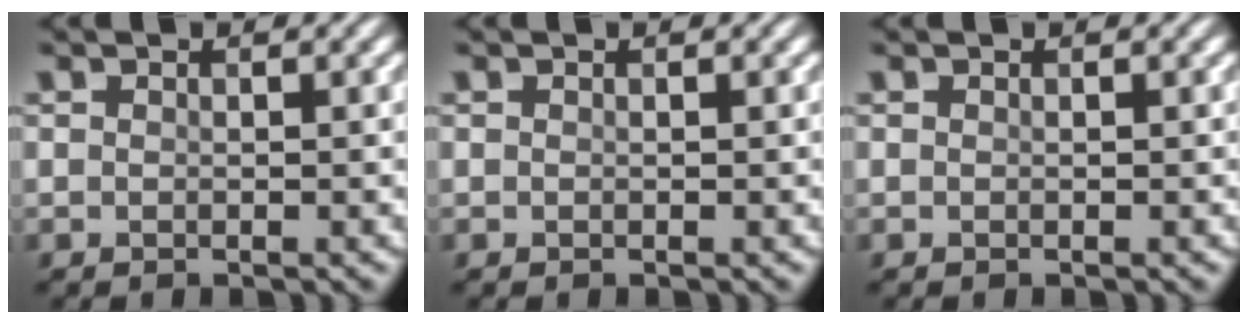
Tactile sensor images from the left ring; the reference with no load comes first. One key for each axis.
{"total": 0.0}
{"total": 0.0}